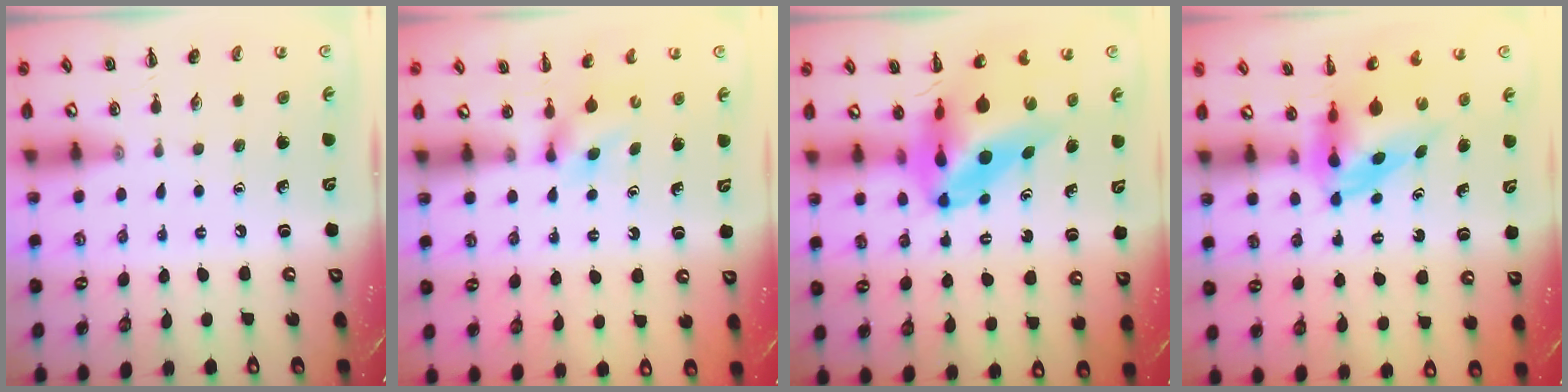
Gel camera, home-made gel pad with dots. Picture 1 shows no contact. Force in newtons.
{"total": 3.5, "press": 3.4, "slide": 1.0}
{"total": 12.0, "press": 11.4, "slide": 3.7}
{"total": 3.7, "press": 3.6, "slide": 1.0}